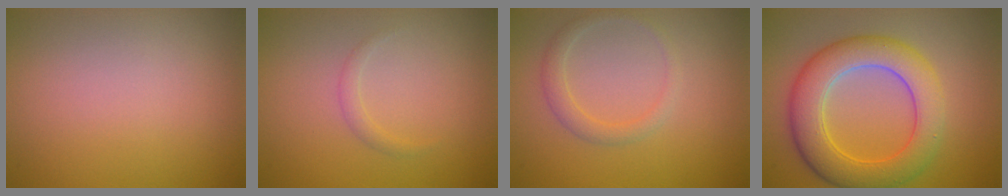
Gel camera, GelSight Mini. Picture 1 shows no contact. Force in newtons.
{"total": 0.9, "press": 0.9, "slide": 0.0}
{"total": 1.7, "press": 1.7, "slide": 0.1}
{"total": 7.0, "press": 7.0, "slide": 0.1}